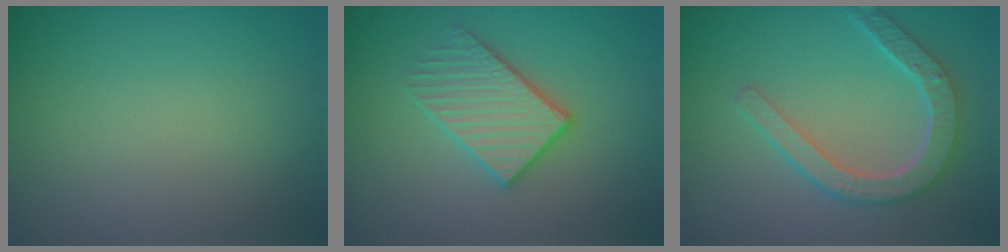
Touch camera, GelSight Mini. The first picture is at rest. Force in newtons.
{"total": 3.2, "press": 3.0, "slide": 1.2}
{"total": 4.7, "press": 3.8, "slide": 2.8}